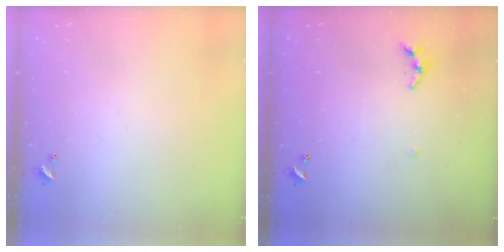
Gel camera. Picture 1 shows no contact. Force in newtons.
{"total": 4.3, "press": 4.3, "slide": 0.4}